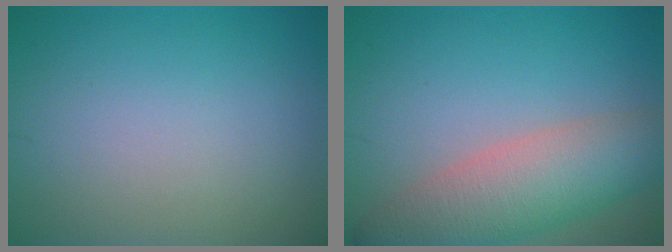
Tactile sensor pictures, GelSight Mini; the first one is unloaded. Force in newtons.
{"total": 7.4, "press": 7.4, "slide": 0.6}